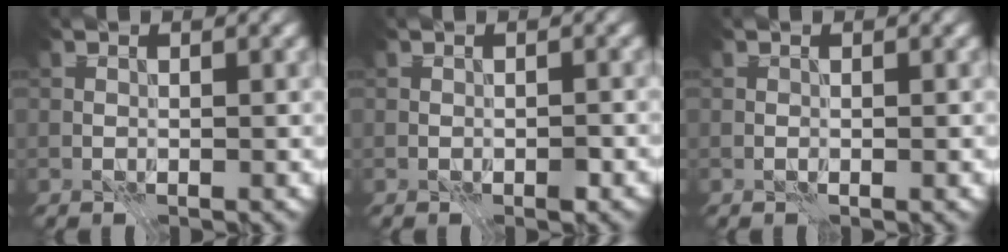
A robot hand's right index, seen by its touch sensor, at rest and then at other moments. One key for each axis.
{"total": 1.1, "fx": -0.6, "fy": 0.5, "fz": 0.8, "tx": -0.010, "ty": -0.006, "tz": -0.008}
{"total": 0.0}